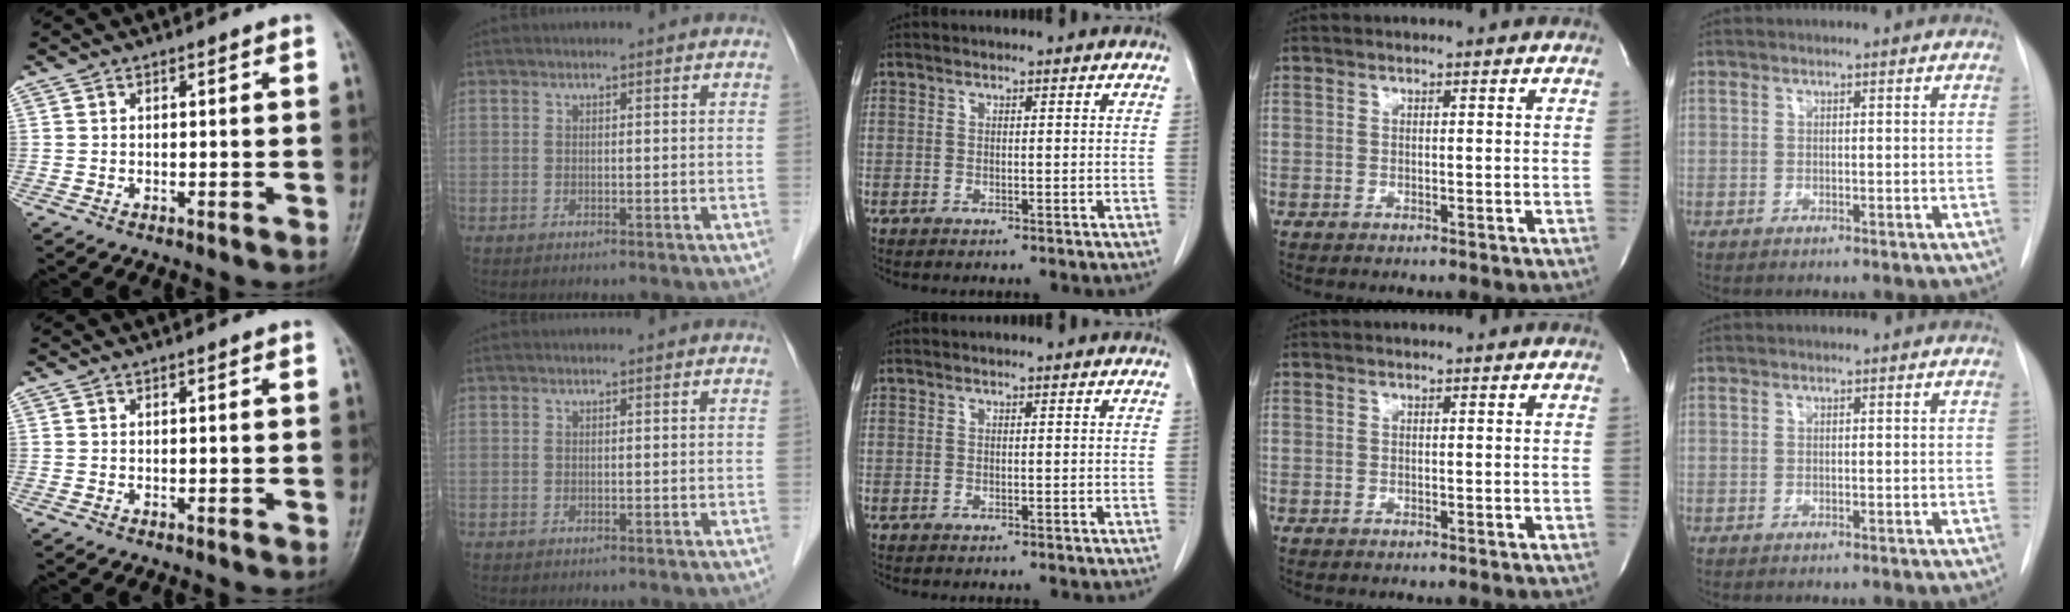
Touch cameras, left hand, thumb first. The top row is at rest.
{}